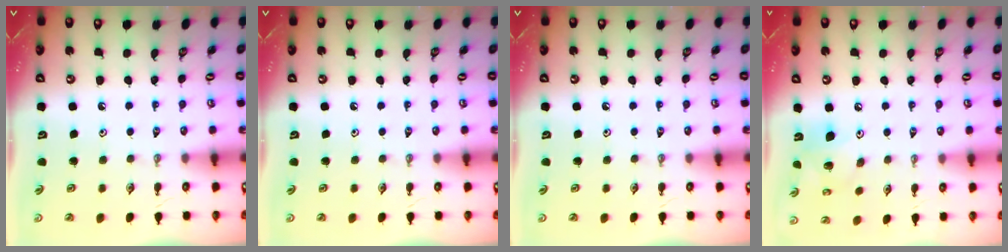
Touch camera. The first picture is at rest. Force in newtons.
{"total": 0.0}
{"total": 0.0}
{"total": 12.7, "press": 12.5, "slide": 2.1}